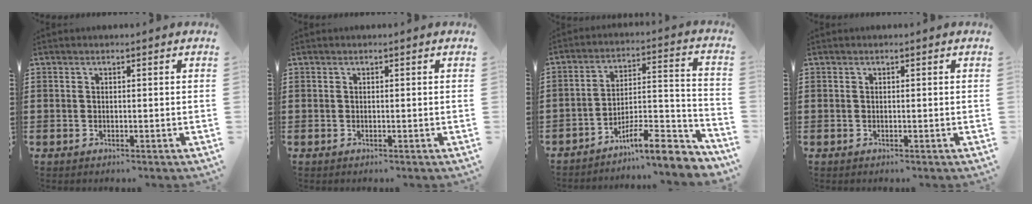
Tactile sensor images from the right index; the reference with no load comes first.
{"total": 0.0}
{"total": 9.7, "force": [-7.6, 2.2, 5.6], "torque": [-0.077, 0.020, -0.141]}
{"total": 0.0}